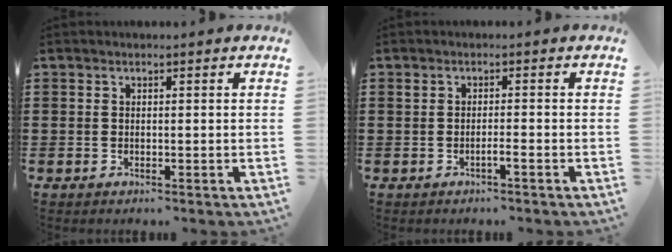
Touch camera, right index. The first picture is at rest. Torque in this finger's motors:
{"motor_torque": [0.20, -0.12, 0.13, 0.00]}